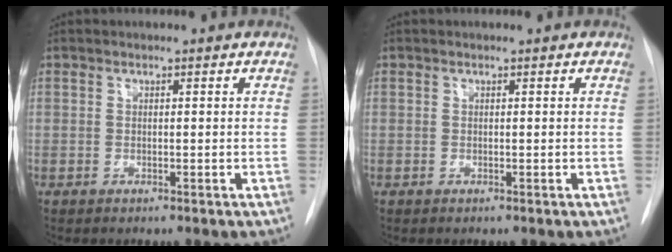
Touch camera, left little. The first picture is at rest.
{"total": 0.0}